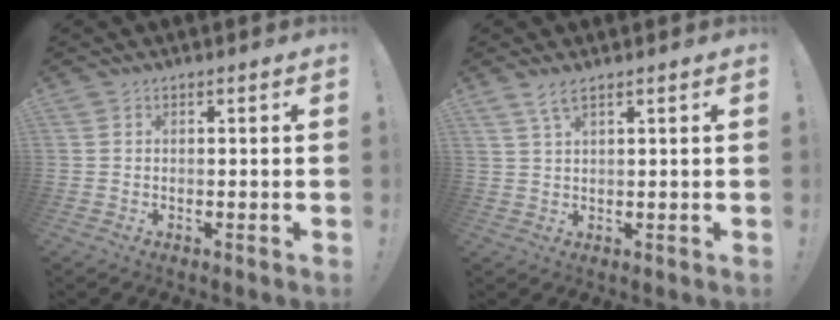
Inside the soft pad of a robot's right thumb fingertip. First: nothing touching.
{"total": 3.3, "force": [2.2, 0.5, 2.5], "torque": [-0.056, -0.002, 0.040]}